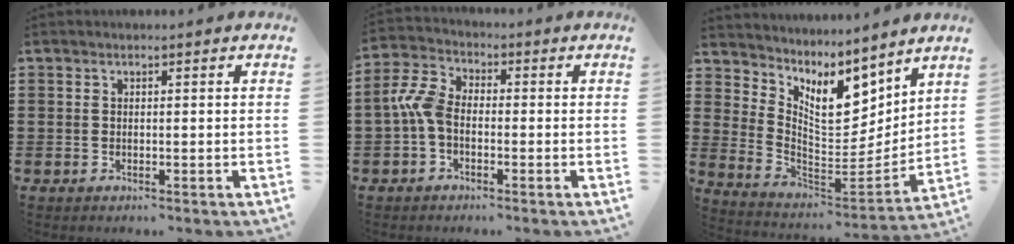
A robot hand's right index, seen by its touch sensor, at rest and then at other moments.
{"total": 5.9, "force": [-1.4, 3.6, 4.5], "torque": [-0.126, -0.002, -0.036]}
{"total": 8.4, "force": [5.5, 3.9, 4.9], "torque": [-0.098, -0.049, 0.098]}